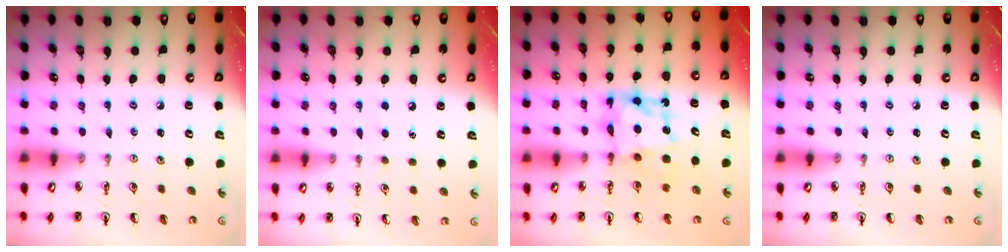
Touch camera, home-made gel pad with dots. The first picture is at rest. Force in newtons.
{"total": 4.7, "press": 4.7, "slide": 0.5}
{"total": 7.2, "press": 7.1, "slide": 0.7}
{"total": 0.0}